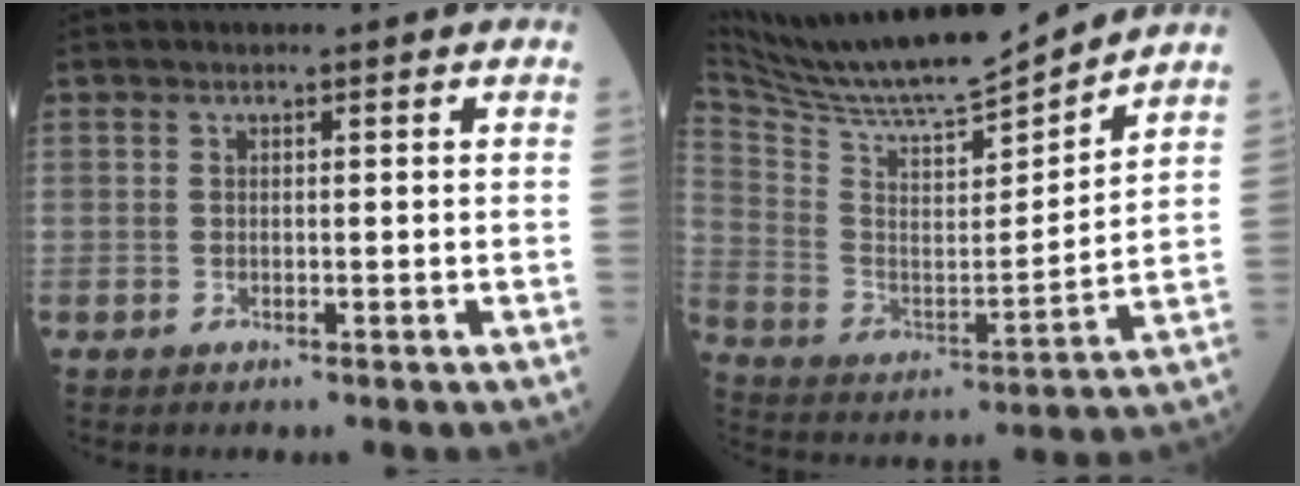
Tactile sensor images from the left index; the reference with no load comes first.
{"total": 17.4, "force": [16.5, 0.4, 5.5], "torque": [-0.119, -0.020, 0.285]}